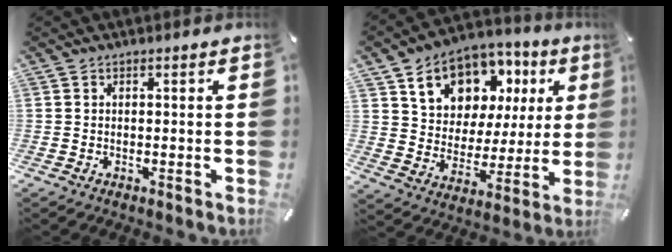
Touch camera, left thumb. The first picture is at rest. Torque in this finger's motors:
{"motor_torque": [0.86, 0.88, 1.42, -1.35, 0.39]}